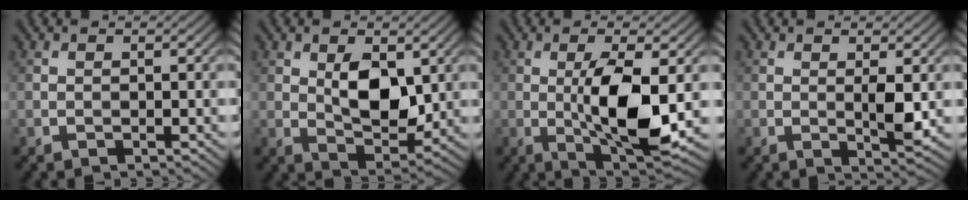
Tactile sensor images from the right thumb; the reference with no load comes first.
{"total": 6.7, "force": [1.6, 3.6, 5.5], "torque": [-0.097, -0.009, 0.035]}
{"total": 9.4, "force": [-0.3, 2.6, 9.1], "torque": [-0.165, -0.004, -0.001]}
{"total": 2.8, "force": [0.4, 0.6, 2.7], "torque": [-0.053, -0.008, 0.011]}